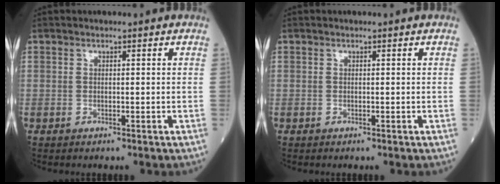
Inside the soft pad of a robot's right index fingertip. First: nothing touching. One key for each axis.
{"total": 0.0}